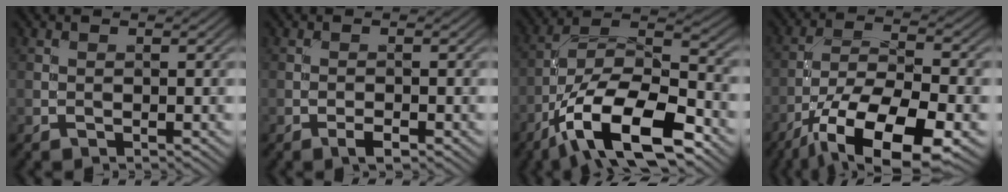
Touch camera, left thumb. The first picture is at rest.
{"total": 1.5, "force": [-1.0, 0.5, 1.1], "torque": [-0.018, 0.002, -0.020]}
{"total": 15.8, "force": [-8.7, 6.2, 11.7], "torque": [-0.215, -0.009, -0.171]}
{"total": 15.2, "force": [-8.8, 5.3, 11.2], "torque": [-0.213, -0.016, -0.155]}